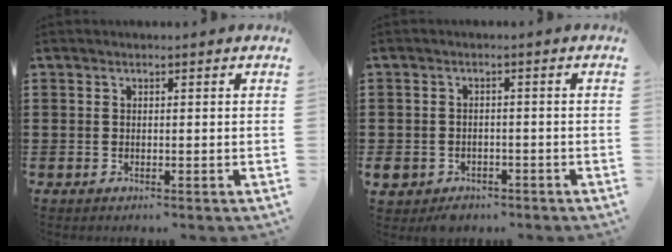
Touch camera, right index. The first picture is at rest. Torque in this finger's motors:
{"motor_torque": [0.15, 0.16, 0.14, 0.07]}